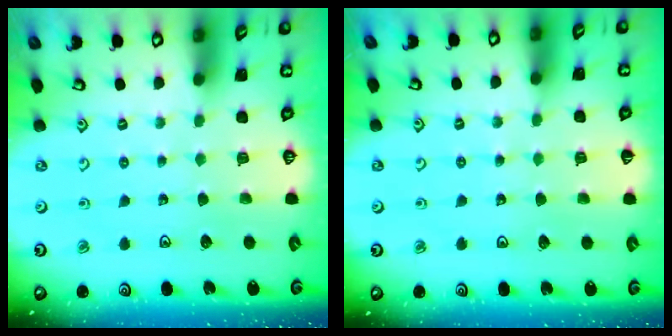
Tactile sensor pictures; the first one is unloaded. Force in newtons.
{"total": 2.1, "press": 2.1, "slide": 0.2}